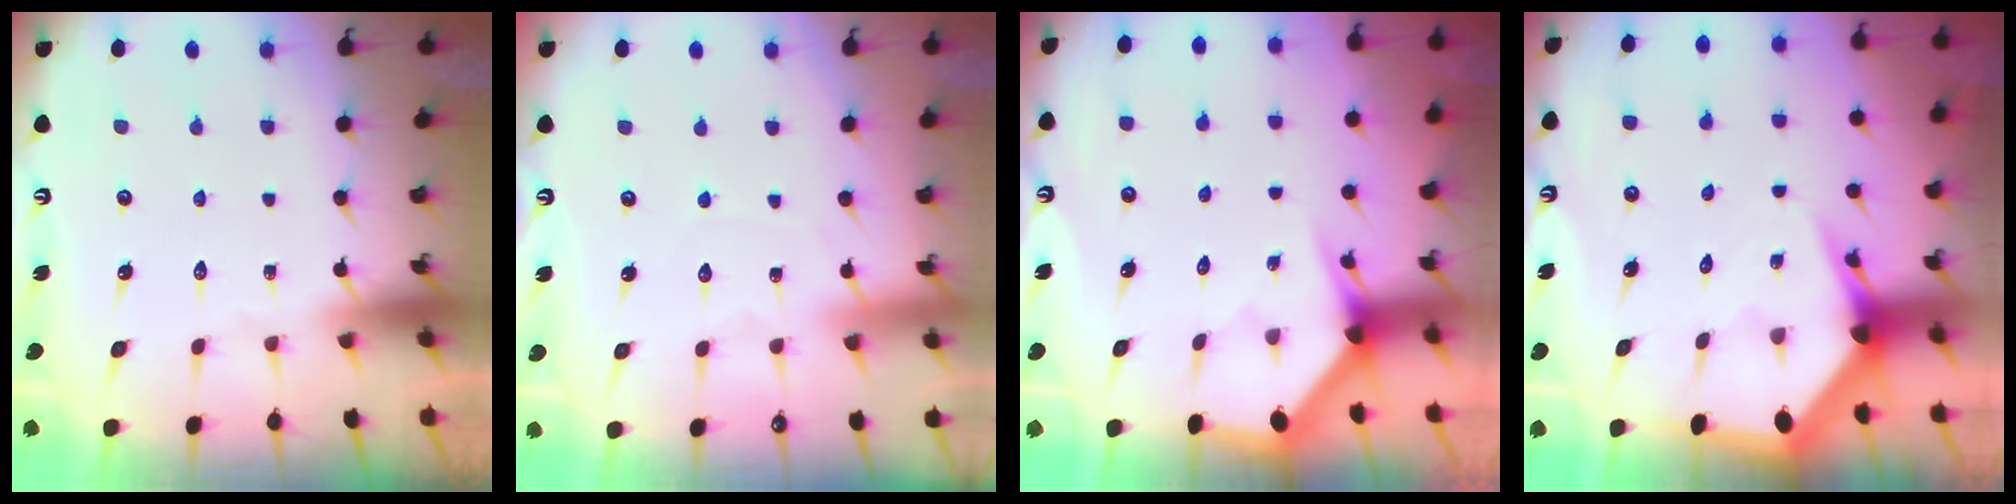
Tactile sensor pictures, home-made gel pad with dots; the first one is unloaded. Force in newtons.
{"total": 3.0, "press": 3.0, "slide": 0.4}
{"total": 3.0, "press": 3.0, "slide": 0.1}
{"total": 5.5, "press": 5.4, "slide": 0.5}